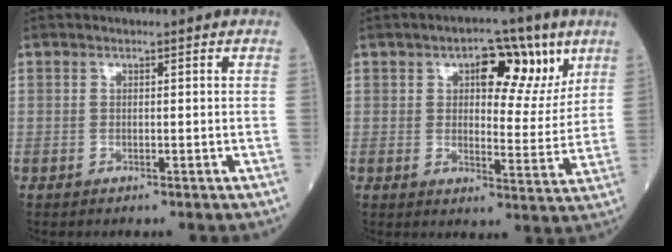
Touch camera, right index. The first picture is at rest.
{"total": 9.8, "force": [5.0, 4.6, 7.1], "torque": [-0.085, 0.008, 0.070]}